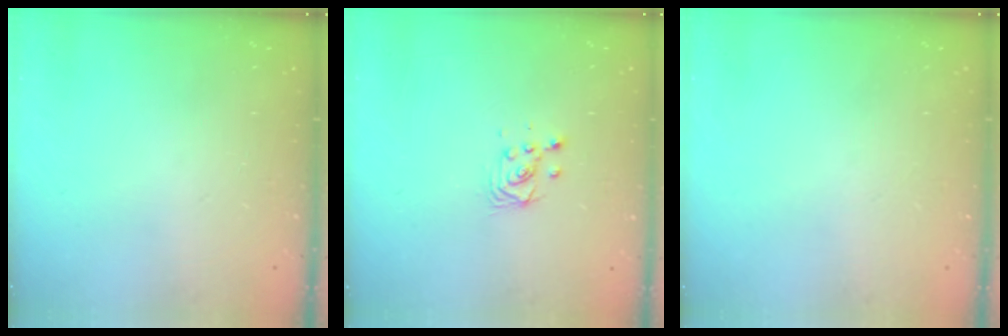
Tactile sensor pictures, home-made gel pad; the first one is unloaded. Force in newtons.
{"total": 3.3, "press": 3.2, "slide": 0.6}
{"total": 0.0}